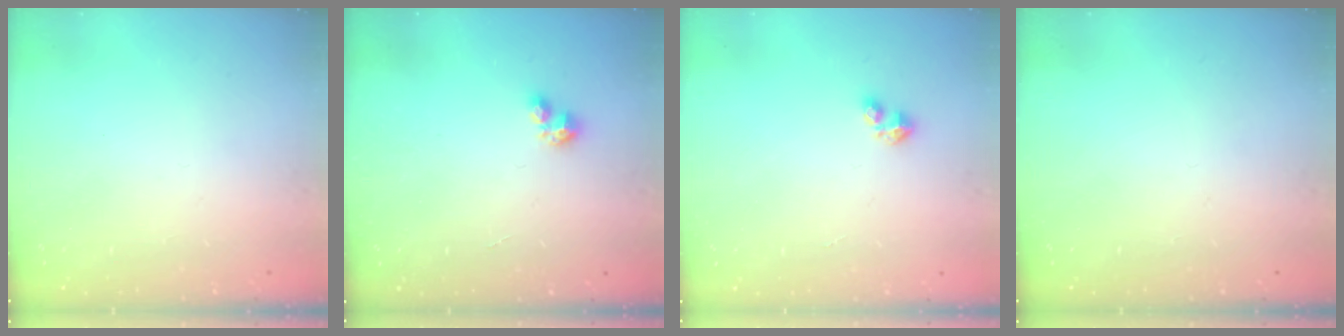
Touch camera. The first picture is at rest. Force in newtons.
{"total": 1.0, "press": 1.0, "slide": 0.1}
{"total": 2.9, "press": 2.9, "slide": 0.5}
{"total": 0.0}